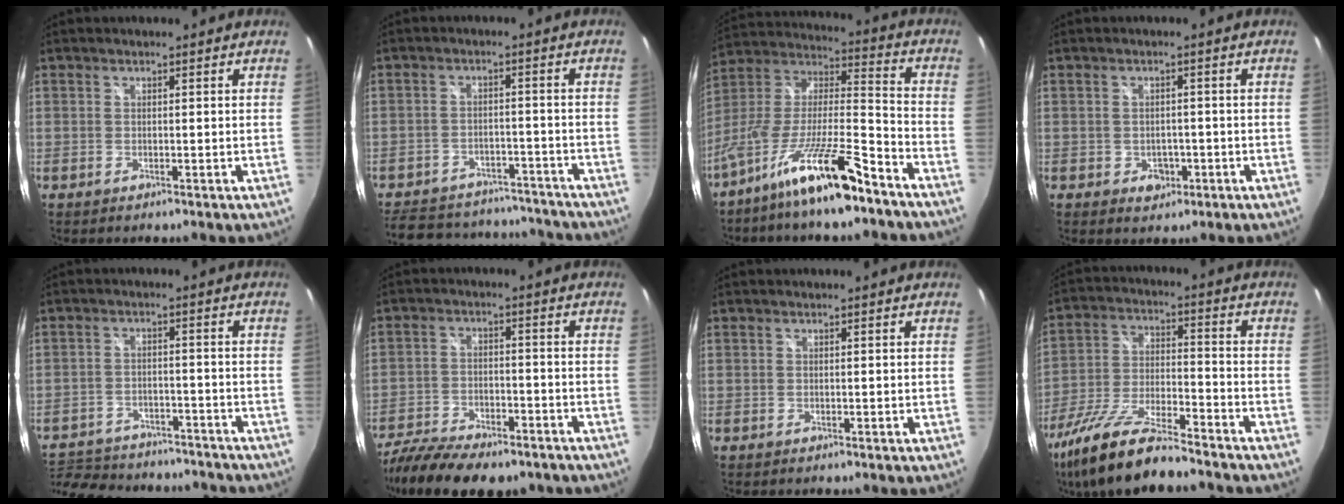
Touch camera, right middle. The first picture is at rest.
{"total": 22.8, "force": [-19.0, 9.6, 8.1], "torque": [-0.185, 0.028, -0.239]}
{"total": 18.3, "force": [-12.5, 2.5, 13.1], "torque": [-0.240, -0.023, -0.226]}
{"total": 3.4, "force": [-1.3, 2.8, 1.3], "torque": [-0.027, 0.000, -0.011]}
{"total": 22.7, "force": [-18.8, 9.3, 8.7], "torque": [-0.195, 0.007, -0.253]}
{"total": 17.7, "force": [-13.8, 6.4, 9.0], "torque": [-0.192, -0.035, -0.222]}
{"total": 0.0}
{"total": 16.8, "force": [-13.6, 2.8, 9.4], "torque": [-0.195, -0.031, -0.248]}